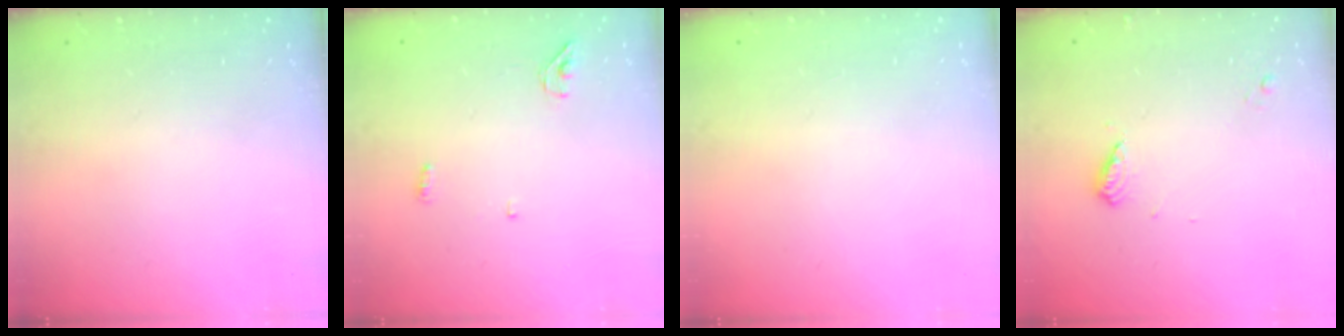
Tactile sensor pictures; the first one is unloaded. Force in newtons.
{"total": 3.6, "press": 3.5, "slide": 0.9}
{"total": 1.1, "press": 0.8, "slide": 0.7}
{"total": 6.4, "press": 6.4, "slide": 0.7}